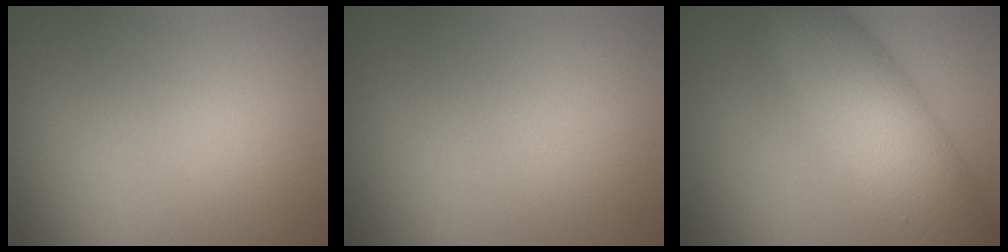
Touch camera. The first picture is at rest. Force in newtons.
{"total": 0.0}
{"total": 7.3, "press": 7.3, "slide": 0.2}